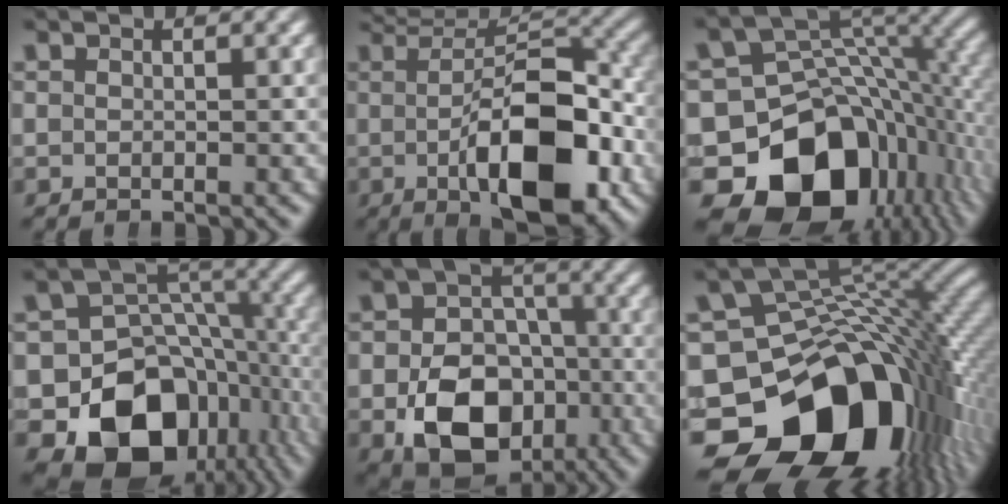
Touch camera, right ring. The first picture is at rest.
{"total": 12.6, "force": [-1.8, 4.5, 11.6], "torque": [-0.147, -0.004, -0.021]}
{"total": 22.7, "force": [-7.2, 15.9, 14.5], "torque": [-0.237, -0.074, -0.088]}
{"total": 21.4, "force": [-6.7, 16.2, 12.4], "torque": [-0.222, -0.078, -0.082]}
{"total": 11.4, "force": [-3.6, 8.4, 6.7], "torque": [-0.107, -0.030, -0.046]}
{"total": 26.6, "force": [-7.1, 17.3, 18.9], "torque": [-0.298, -0.065, -0.085]}